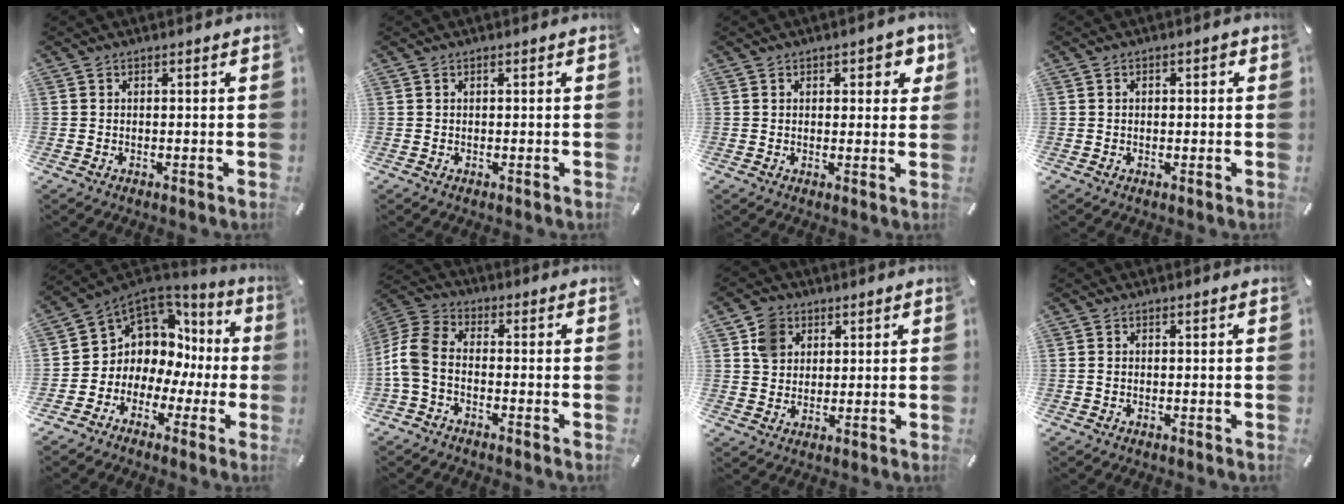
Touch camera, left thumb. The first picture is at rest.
{"total": 0.0}
{"total": 3.6, "force": [1.4, 2.2, 2.4], "torque": [-0.019, -0.004, 0.017]}
{"total": 1.6, "force": [0.0, 1.0, 1.3], "torque": [-0.025, 0.007, -0.002]}
{"total": 7.6, "force": [2.5, 7.1, 1.3], "torque": [-0.043, -0.049, 0.057]}
{"total": 7.6, "force": [-2.8, 4.5, 5.5], "torque": [-0.136, -0.002, -0.055]}
{"total": 6.6, "force": [2.5, 5.8, 1.8], "torque": [-0.029, 0.006, 0.047]}
{"total": 0.8, "force": [-0.2, 0.6, 0.6], "torque": [-0.012, 0.002, -0.005]}